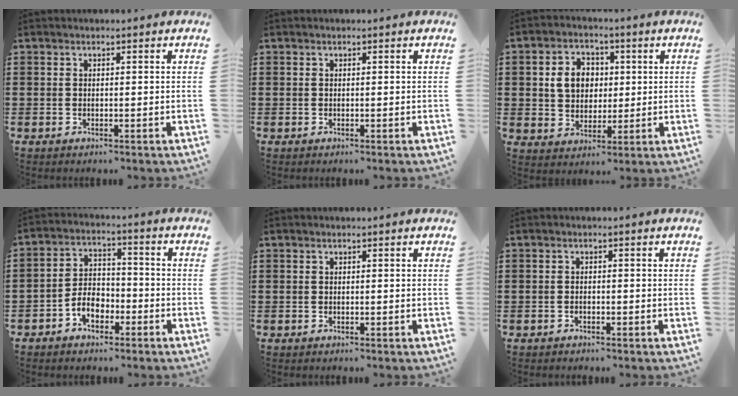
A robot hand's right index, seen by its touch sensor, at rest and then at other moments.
{"total": 0.0}
{"total": 6.4, "force": [1.0, 5.4, 3.3], "torque": [-0.076, 0.016, 0.014]}
{"total": 5.1, "force": [-2.7, 3.4, 2.7], "torque": [-0.058, 0.012, -0.053]}
{"total": 0.0}
{"total": 0.8, "force": [-0.7, 0.4, 0.1], "torque": [-0.005, 0.001, -0.015]}